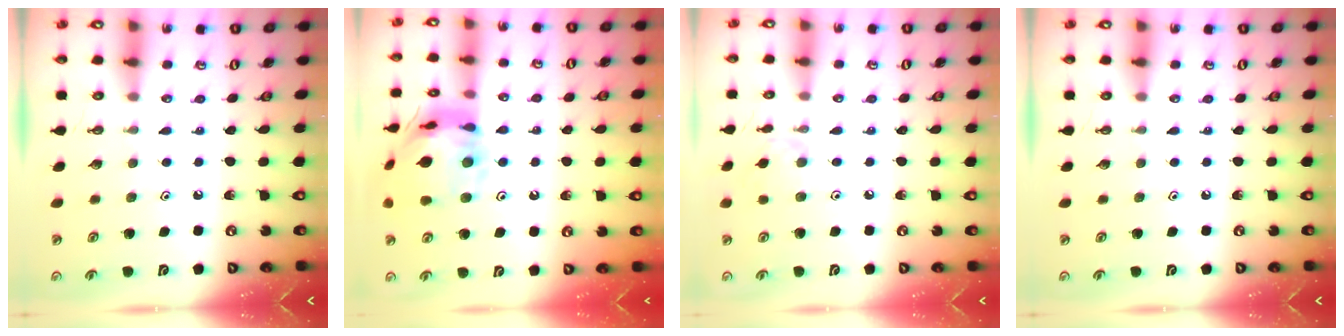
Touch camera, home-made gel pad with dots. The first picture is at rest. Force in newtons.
{"total": 17.5, "press": 17.5, "slide": 1.8}
{"total": 3.6, "press": 3.5, "slide": 0.6}
{"total": 0.0}